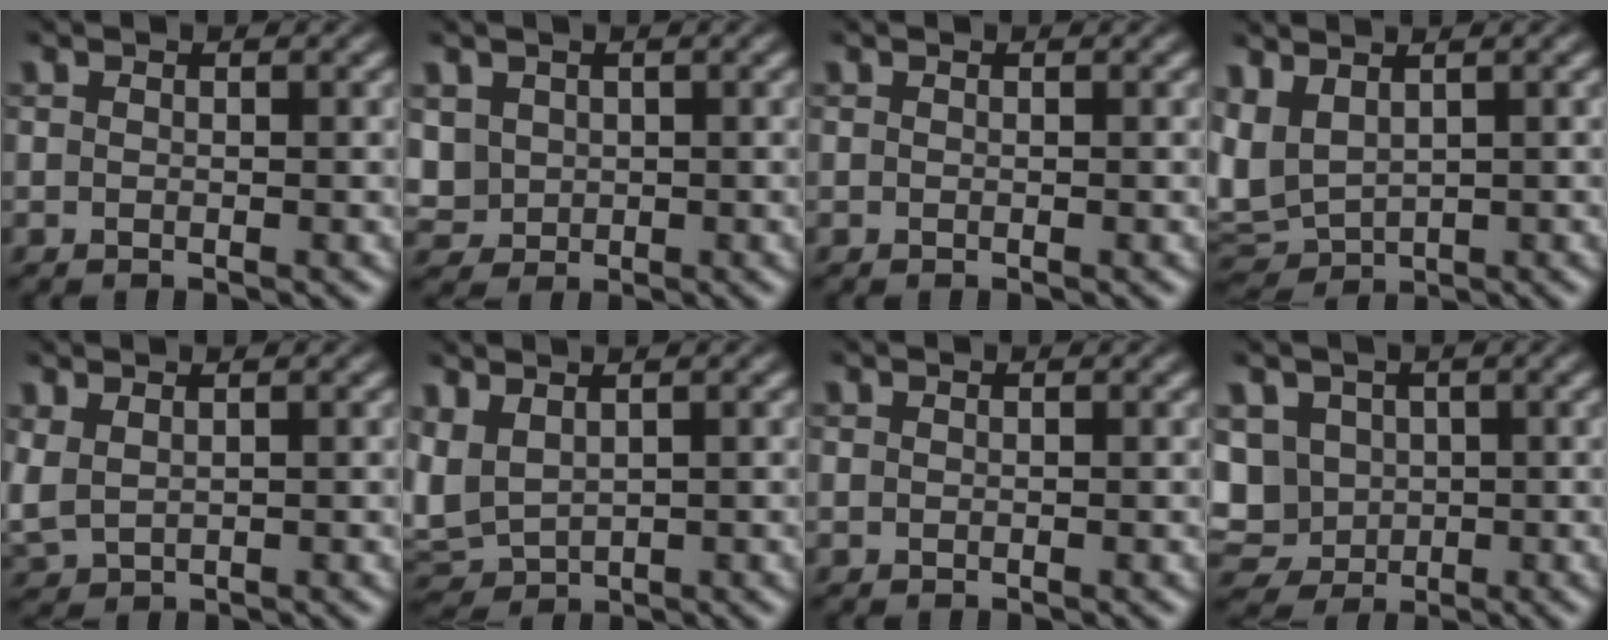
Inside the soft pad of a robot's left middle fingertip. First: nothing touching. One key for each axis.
{"total": 2.6, "fx": 0.6, "fy": 2.3, "fz": 0.9, "tx": -0.030, "ty": -0.004, "tz": 0.019}
{"total": 0.0}
{"total": 4.6, "fx": 1.1, "fy": 2.9, "fz": 3.4, "tx": -0.089, "ty": 0.007, "tz": 0.022}
{"total": 2.3, "fx": 1.0, "fy": 1.3, "fz": 1.6, "tx": -0.047, "ty": 0.001, "tz": 0.029}
{"total": 3.4, "fx": 1.1, "fy": 2.1, "fz": 2.4, "tx": -0.069, "ty": 0.004, "tz": 0.026}
{"total": 0.0}
{"total": 6.4, "fx": 0.3, "fy": 5.5, "fz": 3.4, "tx": -0.075, "ty": 0.002, "tz": -0.002}